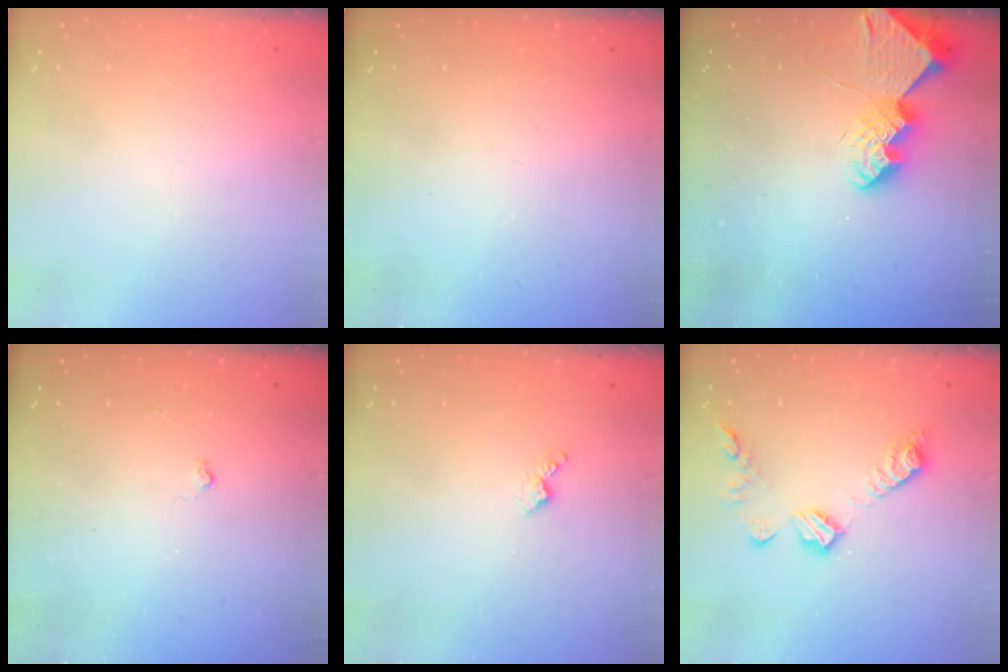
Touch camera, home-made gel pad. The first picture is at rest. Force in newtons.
{"total": 0.0}
{"total": 8.6, "press": 8.6, "slide": 0.7}
{"total": 3.0, "press": 3.0, "slide": 0.3}
{"total": 2.7, "press": 2.6, "slide": 0.5}
{"total": 11.0, "press": 11.0, "slide": 0.3}